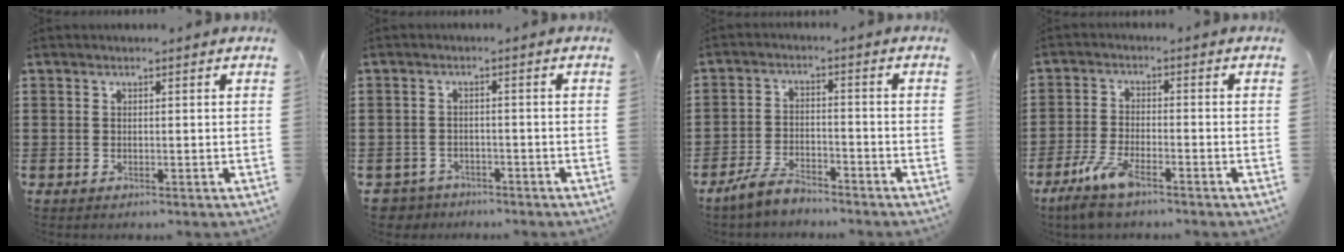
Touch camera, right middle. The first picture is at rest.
{"total": 2.7, "force": [-2.6, 0.8, -0.2], "torque": [-0.006, -0.001, -0.059]}
{"total": 4.8, "force": [-4.3, 1.1, 1.8], "torque": [-0.044, 0.003, -0.086]}
{"total": 6.3, "force": [-4.4, 1.6, 4.2], "torque": [-0.101, -0.011, -0.086]}